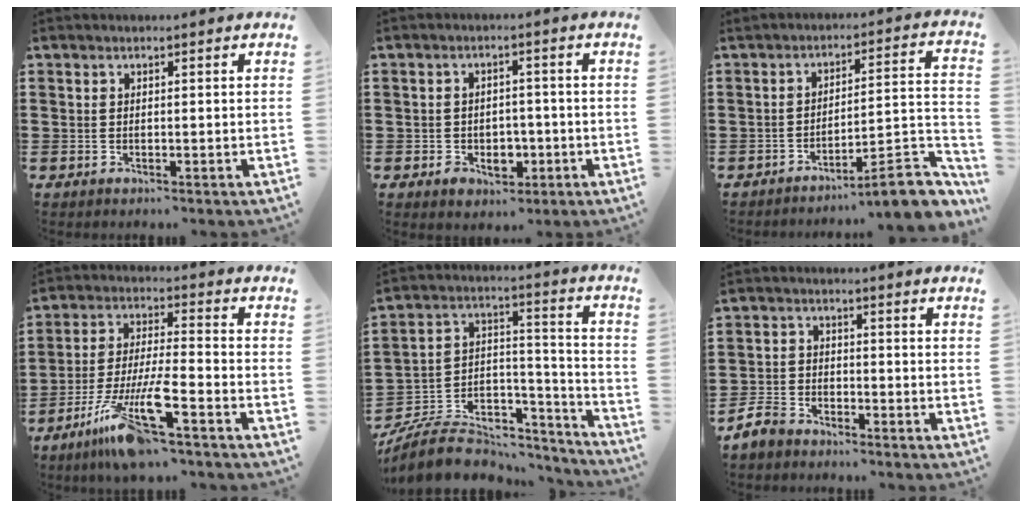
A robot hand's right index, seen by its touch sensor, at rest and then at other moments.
{"total": 3.4, "force": [-1.4, 2.7, 1.5], "torque": [-0.026, 0.001, -0.031]}
{"total": 8.3, "force": [-6.3, 0.9, 5.4], "torque": [-0.078, 0.008, -0.117]}
{"total": 11.7, "force": [-7.9, 0.9, 8.6], "torque": [-0.188, -0.009, -0.156]}
{"total": 8.1, "force": [-6.6, 3.8, 2.6], "torque": [-0.052, 0.011, -0.125]}
{"total": 4.2, "force": [-3.8, 1.5, 0.7], "torque": [-0.046, -0.003, -0.088]}